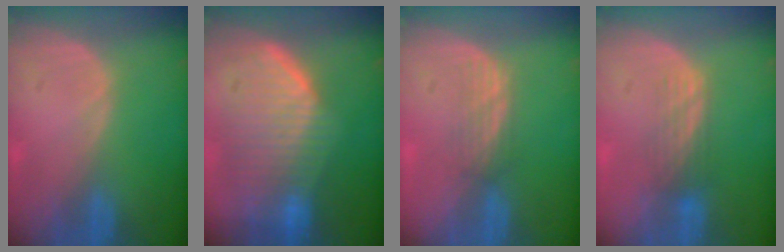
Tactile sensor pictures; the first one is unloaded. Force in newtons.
{"total": 10.0, "press": 9.0, "slide": 4.4}
{"total": 2.9, "press": 2.6, "slide": 1.2}
{"total": 3.4, "press": 3.0, "slide": 1.6}